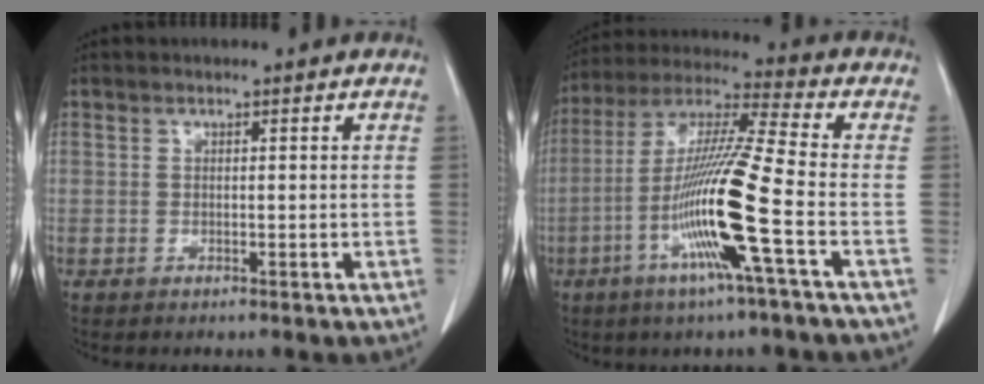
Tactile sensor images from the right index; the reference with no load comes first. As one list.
[{"total": 15.1, "force": [-5.1, -1.2, 14.1], "torque": [-0.281, -0.013, -0.105]}]